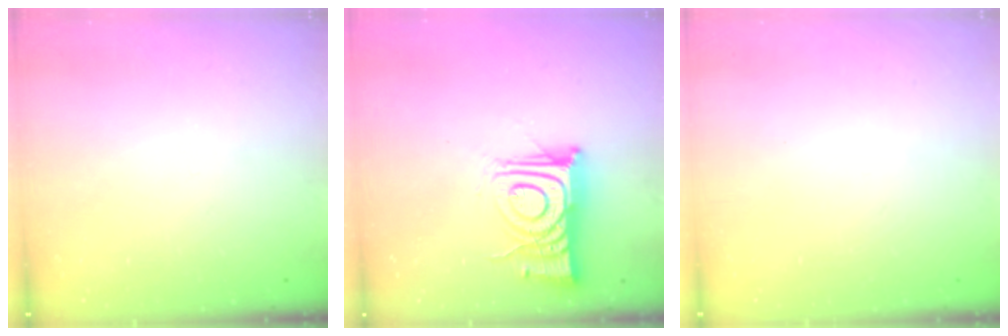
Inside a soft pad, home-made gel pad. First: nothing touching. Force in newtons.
{"total": 12.7, "press": 12.7, "slide": 0.6}
{"total": 1.5, "press": 1.5, "slide": 0.1}